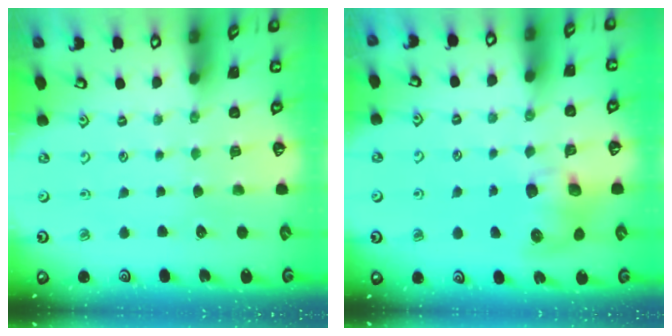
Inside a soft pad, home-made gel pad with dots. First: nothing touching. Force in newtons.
{"total": 8.8, "press": 8.7, "slide": 1.2}